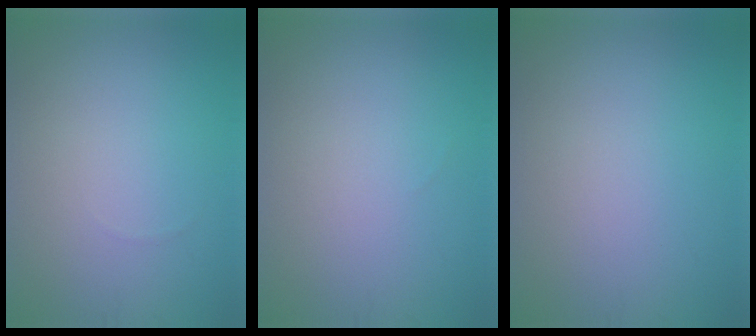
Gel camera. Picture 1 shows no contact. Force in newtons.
{"total": 0.0}
{"total": 0.0}